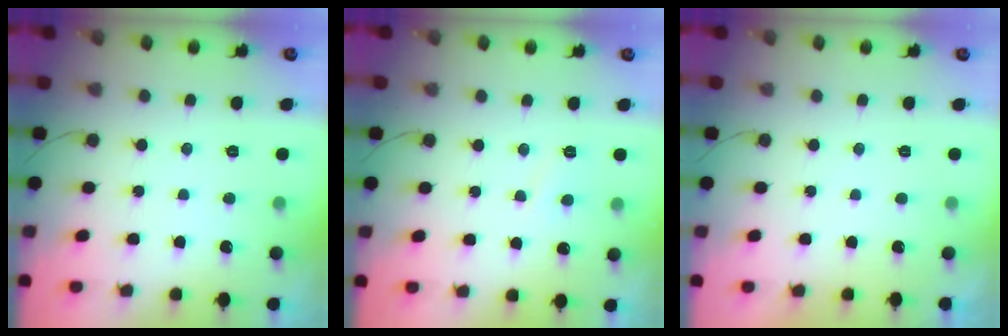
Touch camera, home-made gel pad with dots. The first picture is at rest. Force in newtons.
{"total": 3.7, "press": 3.7, "slide": 0.3}
{"total": 2.1, "press": 2.1, "slide": 0.4}